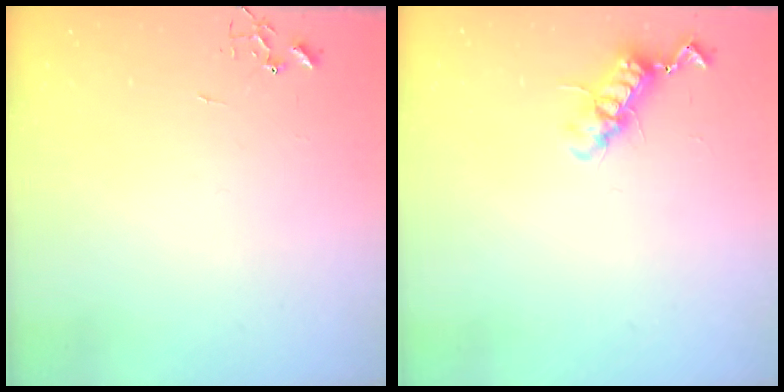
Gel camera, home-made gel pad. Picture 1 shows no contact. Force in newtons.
{"total": 11.3, "press": 11.2, "slide": 1.2}